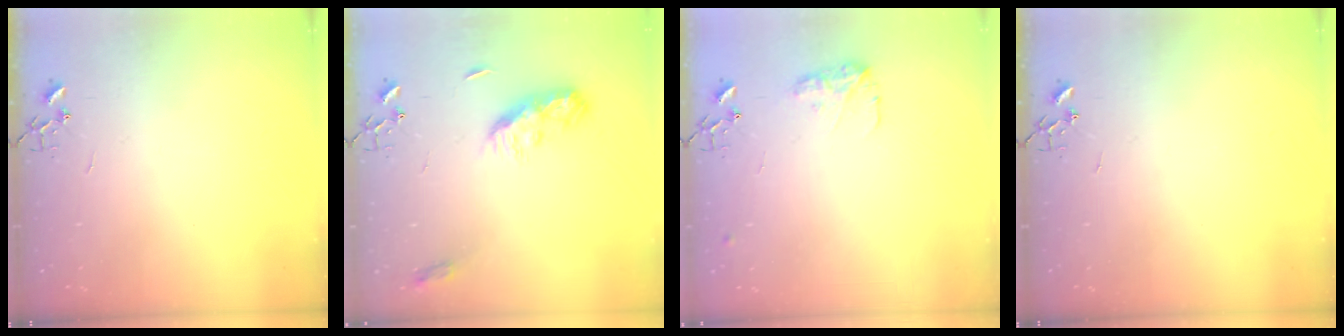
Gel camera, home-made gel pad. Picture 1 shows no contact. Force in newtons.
{"total": 9.2, "press": 9.2, "slide": 0.1}
{"total": 9.5, "press": 9.5, "slide": 0.4}
{"total": 0.0}